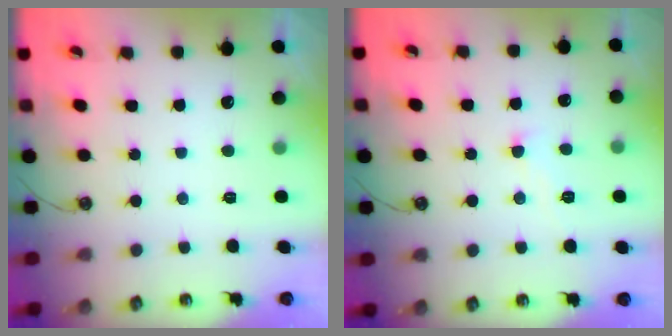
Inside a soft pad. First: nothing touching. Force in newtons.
{"total": 1.2, "press": 1.1, "slide": 0.5}